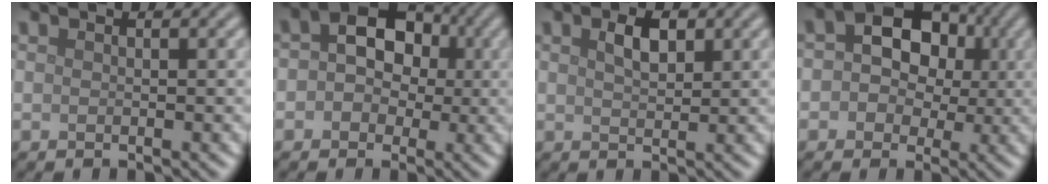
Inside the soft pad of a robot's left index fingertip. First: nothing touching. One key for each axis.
{"total": 6.8, "fx": 0.8, "fy": 5.3, "fz": 4.1, "tx": -0.033, "ty": 0.029, "tz": -0.014}
{"total": 2.4, "fx": 1.1, "fy": 1.2, "fz": 1.8, "tx": -0.036, "ty": 0.004, "tz": 0.020}
{"total": 9.3, "fx": 1.9, "fy": 7.5, "fz": 5.3, "tx": -0.044, "ty": 0.042, "tz": -0.007}